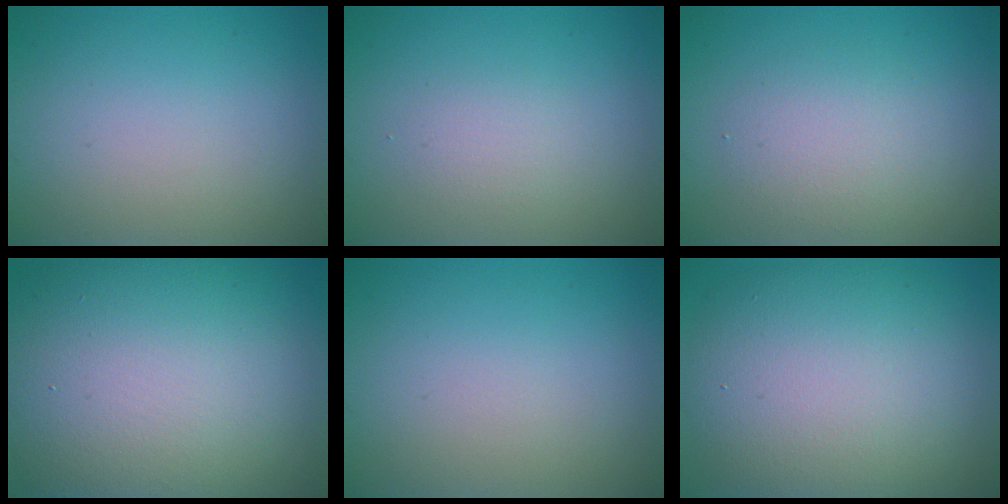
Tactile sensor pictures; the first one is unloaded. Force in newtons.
{"total": 1.4, "press": 1.4, "slide": 0.1}
{"total": 2.9, "press": 2.9, "slide": 0.3}
{"total": 16.7, "press": 16.7, "slide": 0.9}
{"total": 0.0}
{"total": 11.8, "press": 11.7, "slide": 1.1}